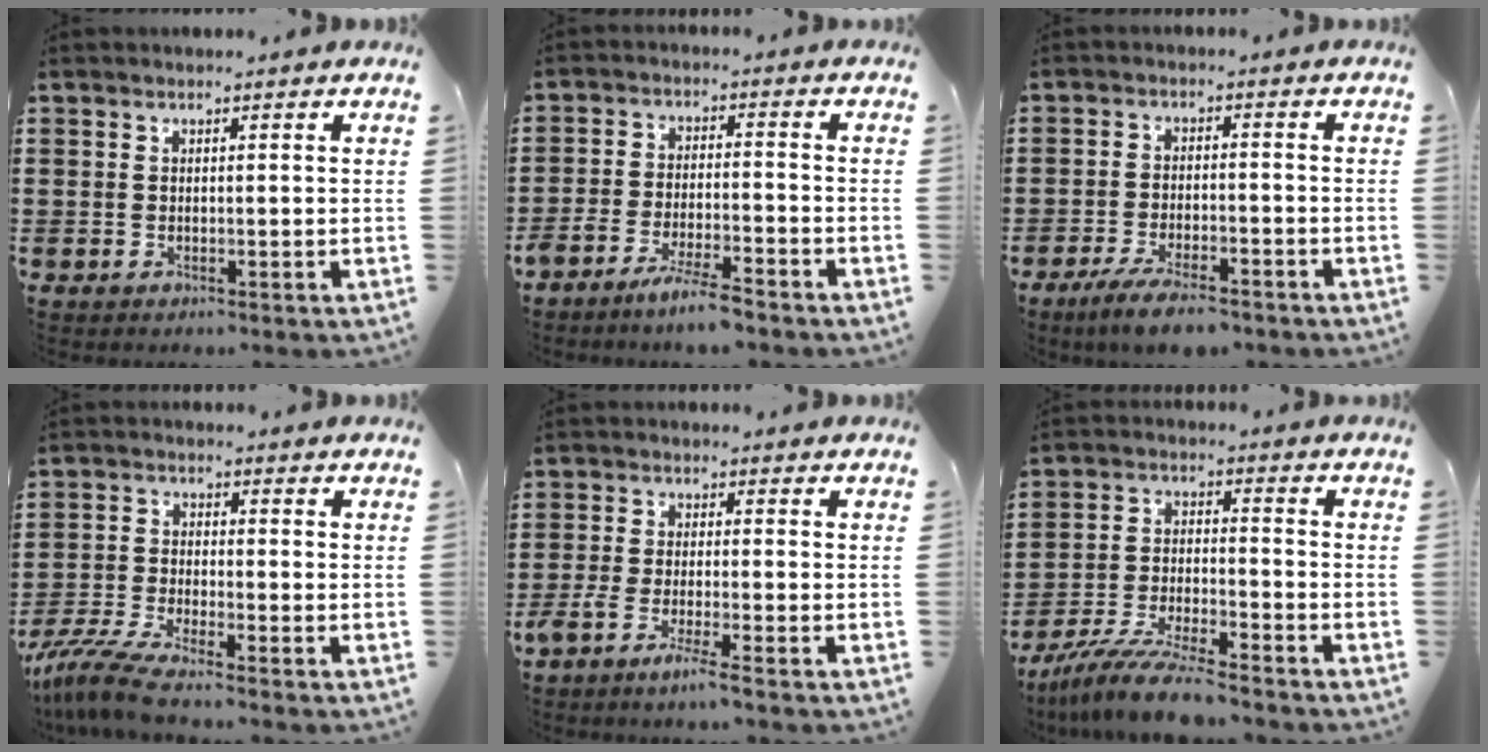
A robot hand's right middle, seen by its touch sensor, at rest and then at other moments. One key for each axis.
{"total": 5.5, "fx": -4.8, "fy": 0.2, "fz": 2.7, "tx": -0.054, "ty": -0.006, "tz": -0.088}
{"total": 5.2, "fx": -4.4, "fy": 0.9, "fz": 2.6, "tx": -0.055, "ty": -0.004, "tz": -0.083}
{"total": 5.6, "fx": -5.0, "fy": 0.2, "fz": 2.6, "tx": -0.076, "ty": -0.024, "tz": -0.104}
{"total": 4.0, "fx": -2.9, "fy": -0.2, "fz": 2.7, "tx": -0.065, "ty": -0.015, "tz": -0.058}
{"total": 8.9, "fx": -8.2, "fy": 0.5, "fz": 3.5, "tx": -0.069, "ty": 0.005, "tz": -0.158}